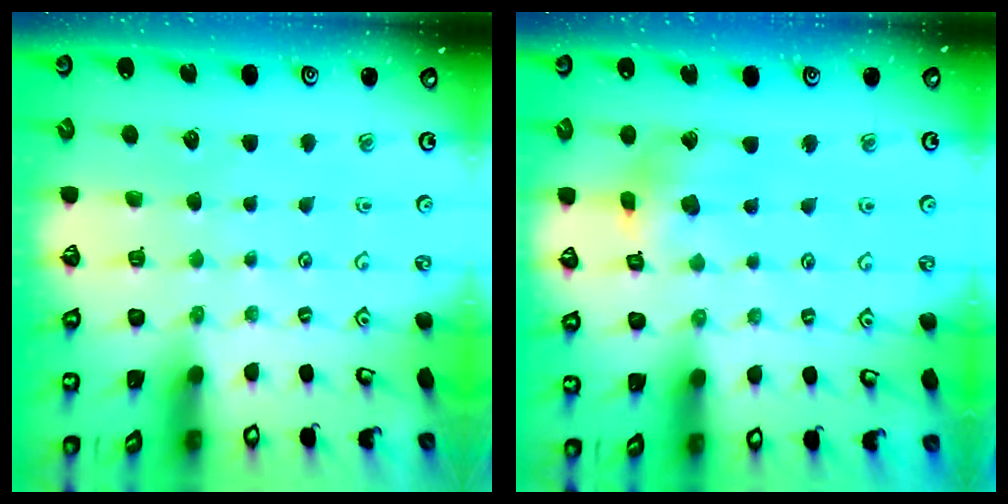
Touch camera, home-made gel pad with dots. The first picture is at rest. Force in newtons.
{"total": 8.3, "press": 8.2, "slide": 1.0}